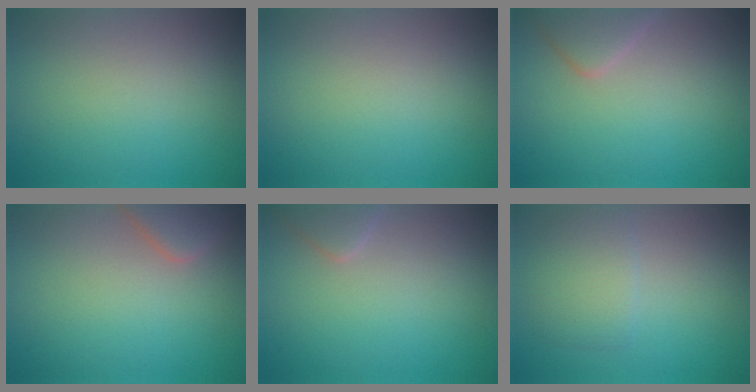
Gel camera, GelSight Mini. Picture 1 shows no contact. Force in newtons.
{"total": 0.0}
{"total": 2.6, "press": 2.6, "slide": 0.2}
{"total": 3.0, "press": 3.0, "slide": 0.3}
{"total": 1.8, "press": 1.8, "slide": 0.1}
{"total": 2.9, "press": 2.9, "slide": 0.1}